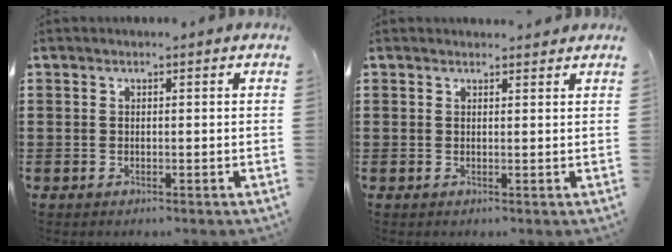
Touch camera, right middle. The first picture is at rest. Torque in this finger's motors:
{"motor_torque": [-0.07, 0.00, -0.02, -0.02]}